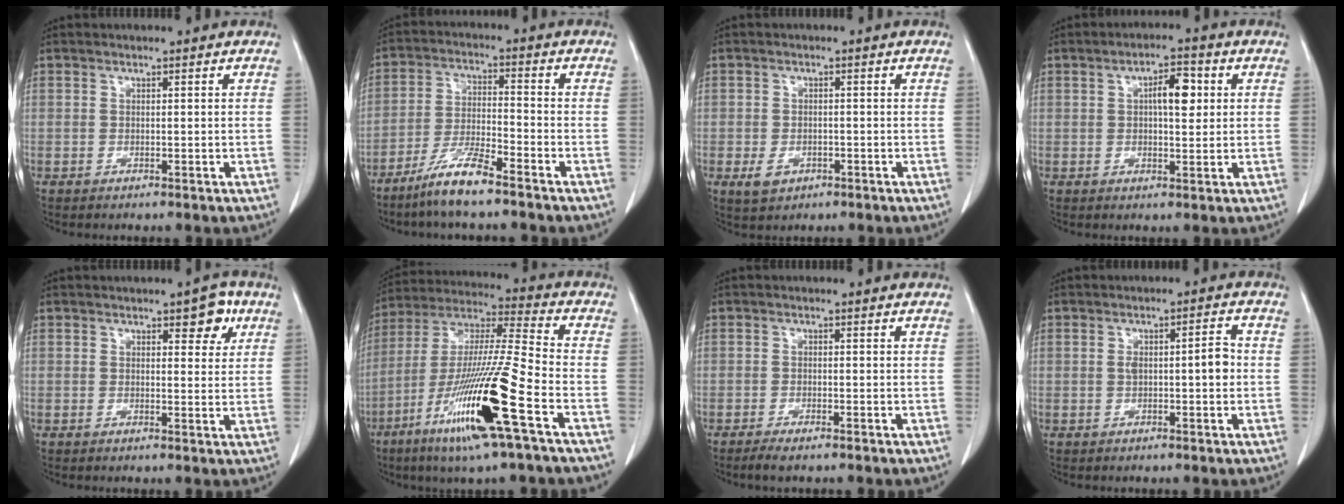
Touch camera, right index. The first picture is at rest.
{"total": 7.9, "force": [-6.1, 0.3, 5.0], "torque": [-0.103, -0.019, -0.120]}
{"total": 3.2, "force": [-1.4, 2.5, 1.5], "torque": [-0.025, 0.001, -0.012]}
{"total": 5.5, "force": [1.3, 1.9, 5.0], "torque": [-0.080, 0.010, 0.019]}
{"total": 4.2, "force": [2.3, 1.7, 3.1], "torque": [-0.032, 0.002, 0.027]}
{"total": 19.8, "force": [-8.6, -0.2, 17.8], "torque": [-0.370, -0.037, -0.166]}
{"total": 2.4, "force": [-1.9, 0.3, 1.5], "torque": [-0.026, -0.005, -0.031]}
{"total": 4.3, "force": [0.0, 1.1, 4.1], "torque": [-0.069, 0.015, 0.001]}